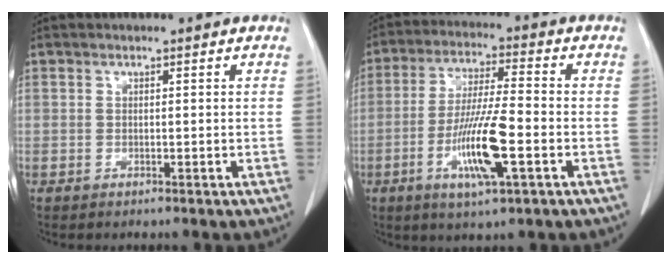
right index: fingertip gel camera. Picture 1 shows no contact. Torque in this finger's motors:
{"motor_torque": [0.30, -0.10, 0.31, 0.13]}